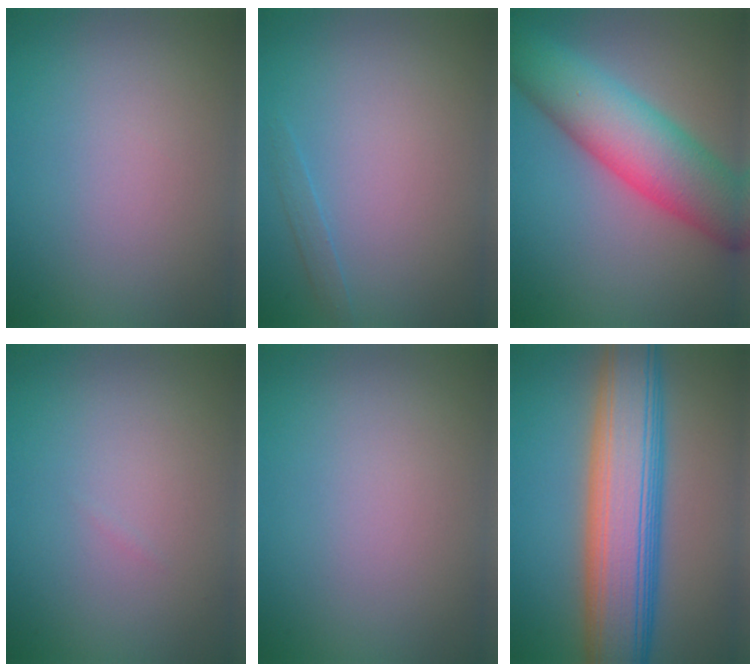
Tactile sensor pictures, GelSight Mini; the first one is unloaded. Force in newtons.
{"total": 0.9, "press": 0.9, "slide": 0.1}
{"total": 9.6, "press": 9.6, "slide": 0.3}
{"total": 0.0}
{"total": 0.0}
{"total": 10.9, "press": 10.9, "slide": 0.2}